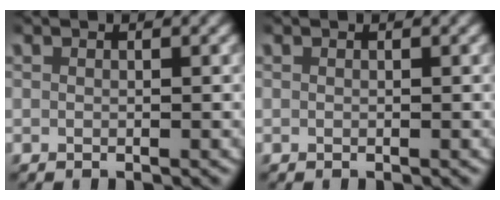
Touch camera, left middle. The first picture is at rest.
{"total": 0.0}